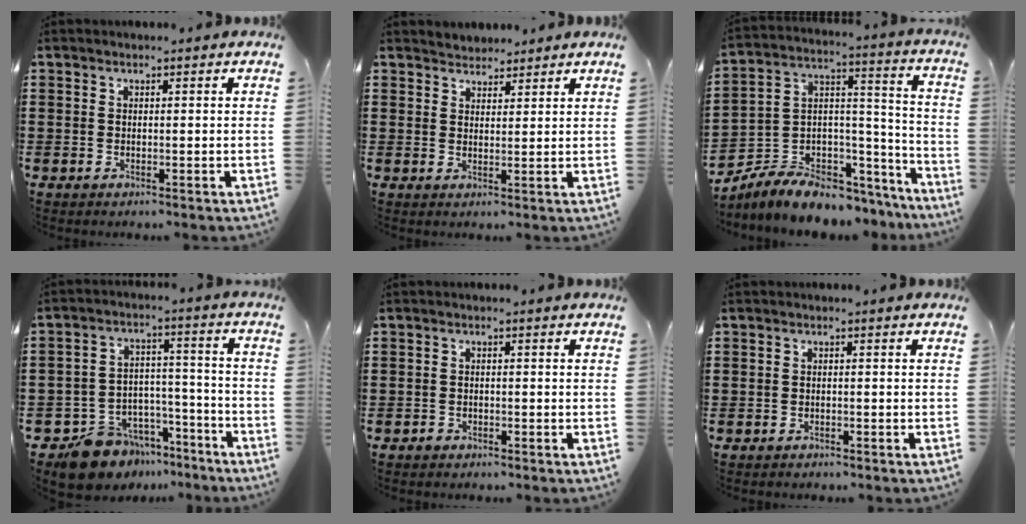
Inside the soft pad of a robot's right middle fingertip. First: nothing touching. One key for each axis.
{"total": 2.5, "fx": 2.3, "fy": 0.4, "fz": -0.7, "tx": 0.006, "ty": 0.001, "tz": 0.046}
{"total": 6.9, "fx": -6.2, "fy": 2.6, "fz": 1.9, "tx": -0.045, "ty": 0.003, "tz": -0.121}
{"total": 8.7, "fx": -8.0, "fy": 3.4, "fz": 0.4, "tx": -0.016, "ty": 0.029, "tz": -0.156}
{"total": 0.9, "fx": -0.7, "fy": 0.5, "fz": 0.2, "tx": -0.006, "ty": 0.000, "tz": -0.016}
{"total": 0.8, "fx": -0.7, "fy": 0.4, "fz": -0.1, "tx": 0.001, "ty": 0.003, "tz": -0.017}